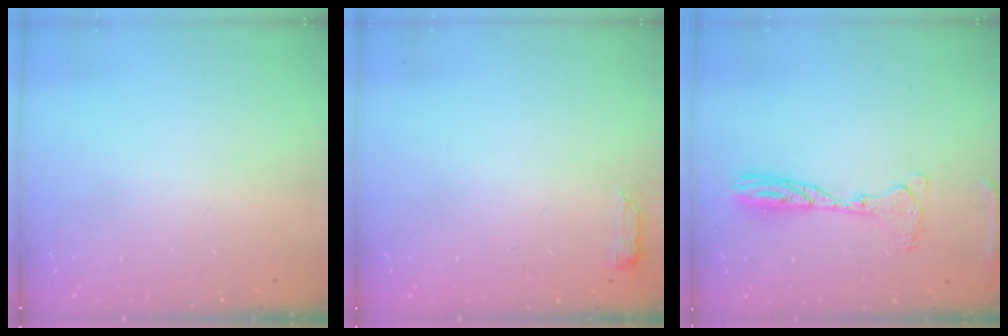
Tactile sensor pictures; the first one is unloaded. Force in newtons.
{"total": 2.9, "press": 2.8, "slide": 0.6}
{"total": 10.6, "press": 10.4, "slide": 2.2}